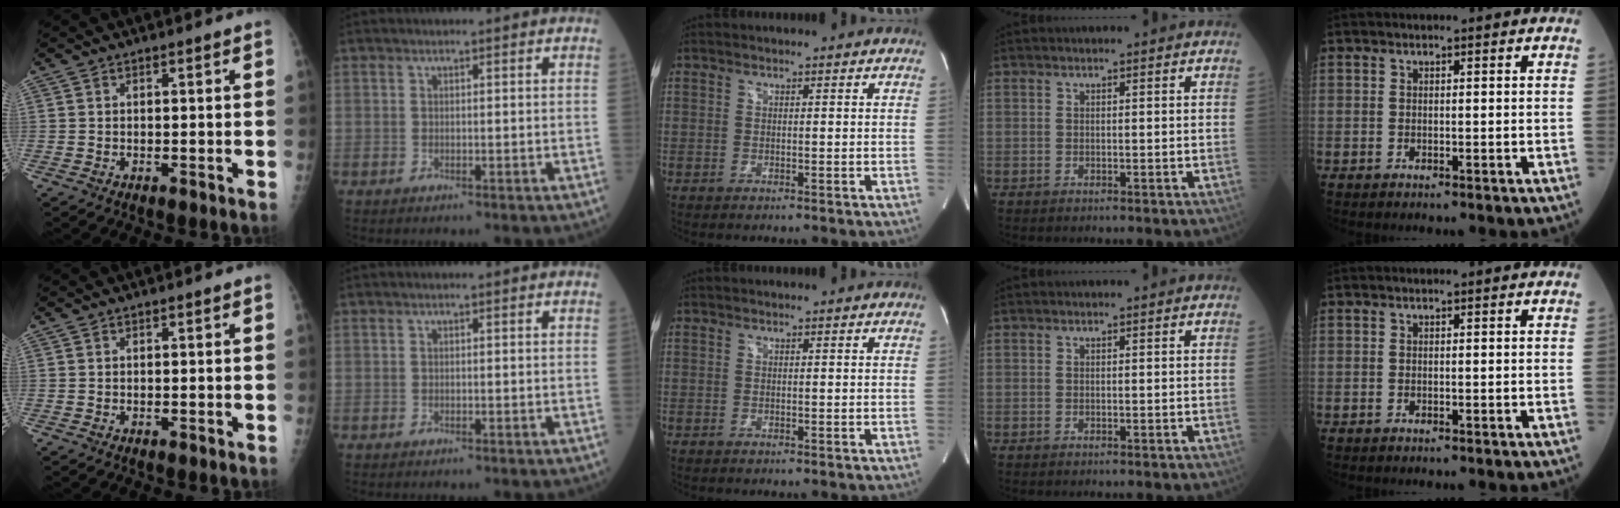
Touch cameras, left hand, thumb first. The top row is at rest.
{}